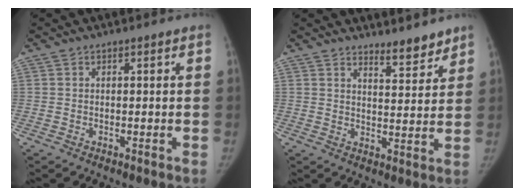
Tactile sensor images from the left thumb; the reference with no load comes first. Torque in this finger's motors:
{"motor_torque": [-0.20, 0.02, 0.25, 0.02, 0.02]}